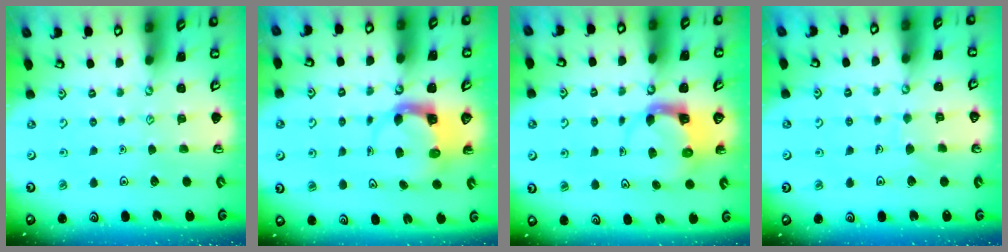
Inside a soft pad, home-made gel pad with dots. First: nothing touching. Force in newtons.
{"total": 3.6, "press": 3.5, "slide": 0.5}
{"total": 3.9, "press": 3.9, "slide": 0.4}
{"total": 5.1, "press": 5.1, "slide": 0.5}